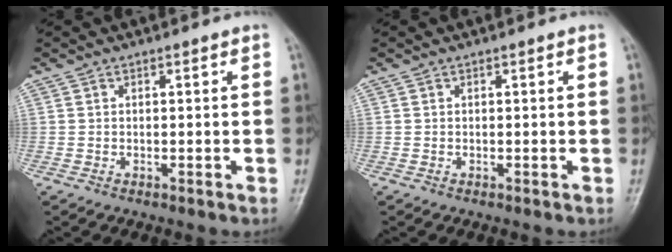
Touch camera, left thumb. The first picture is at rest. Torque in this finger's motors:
{"motor_torque": [0.00, 0.00, 0.00, 0.00, 0.00]}